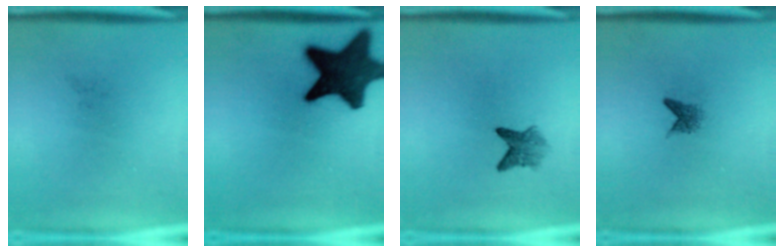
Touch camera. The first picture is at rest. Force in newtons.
{"total": 15.6}
{"total": 2.9}
{"total": 1.6}